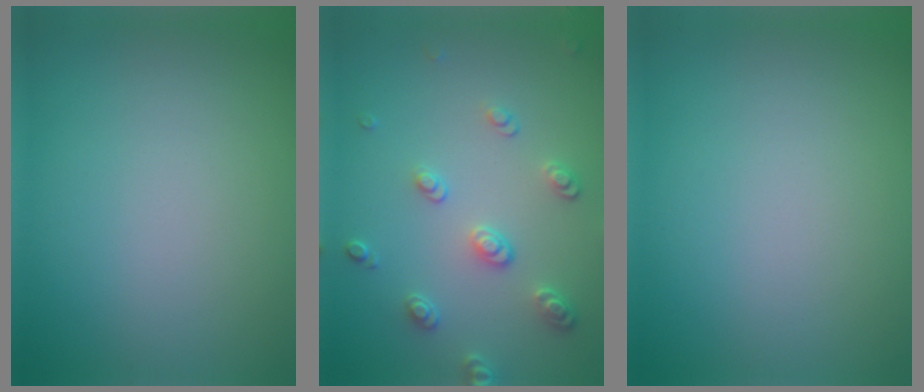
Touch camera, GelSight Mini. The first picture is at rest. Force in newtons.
{"total": 2.5, "press": 2.5, "slide": 0.4}
{"total": 0.0}